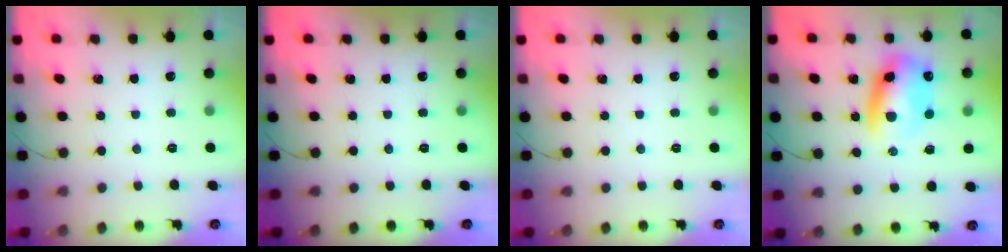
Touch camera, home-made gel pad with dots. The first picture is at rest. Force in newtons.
{"total": 0.0}
{"total": 0.0}
{"total": 10.4, "press": 10.1, "slide": 2.6}